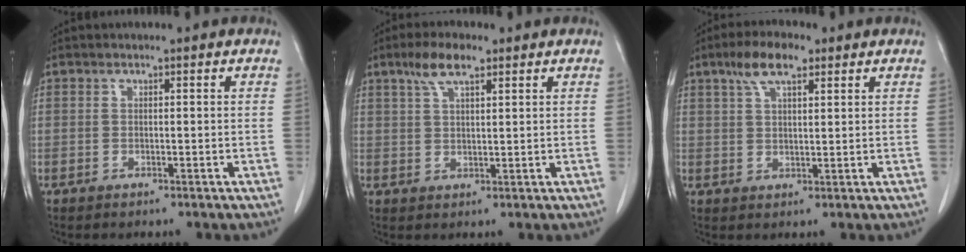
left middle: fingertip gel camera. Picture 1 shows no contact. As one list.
[{"total": 5.1, "force": [3.3, 1.4, 3.6], "torque": [-0.079, 0.012, 0.065]}, {"total": 6.2, "force": [3.8, 2.0, 4.4], "torque": [-0.091, 0.015, 0.069]}]